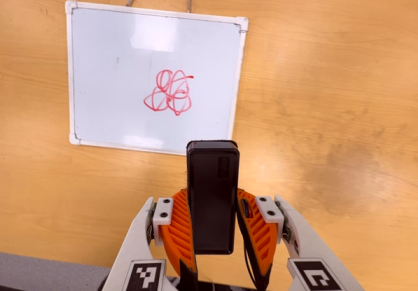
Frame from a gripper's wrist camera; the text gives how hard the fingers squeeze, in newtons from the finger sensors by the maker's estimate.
{"total": 4.7, "left": 3.3, "right": 6.1}